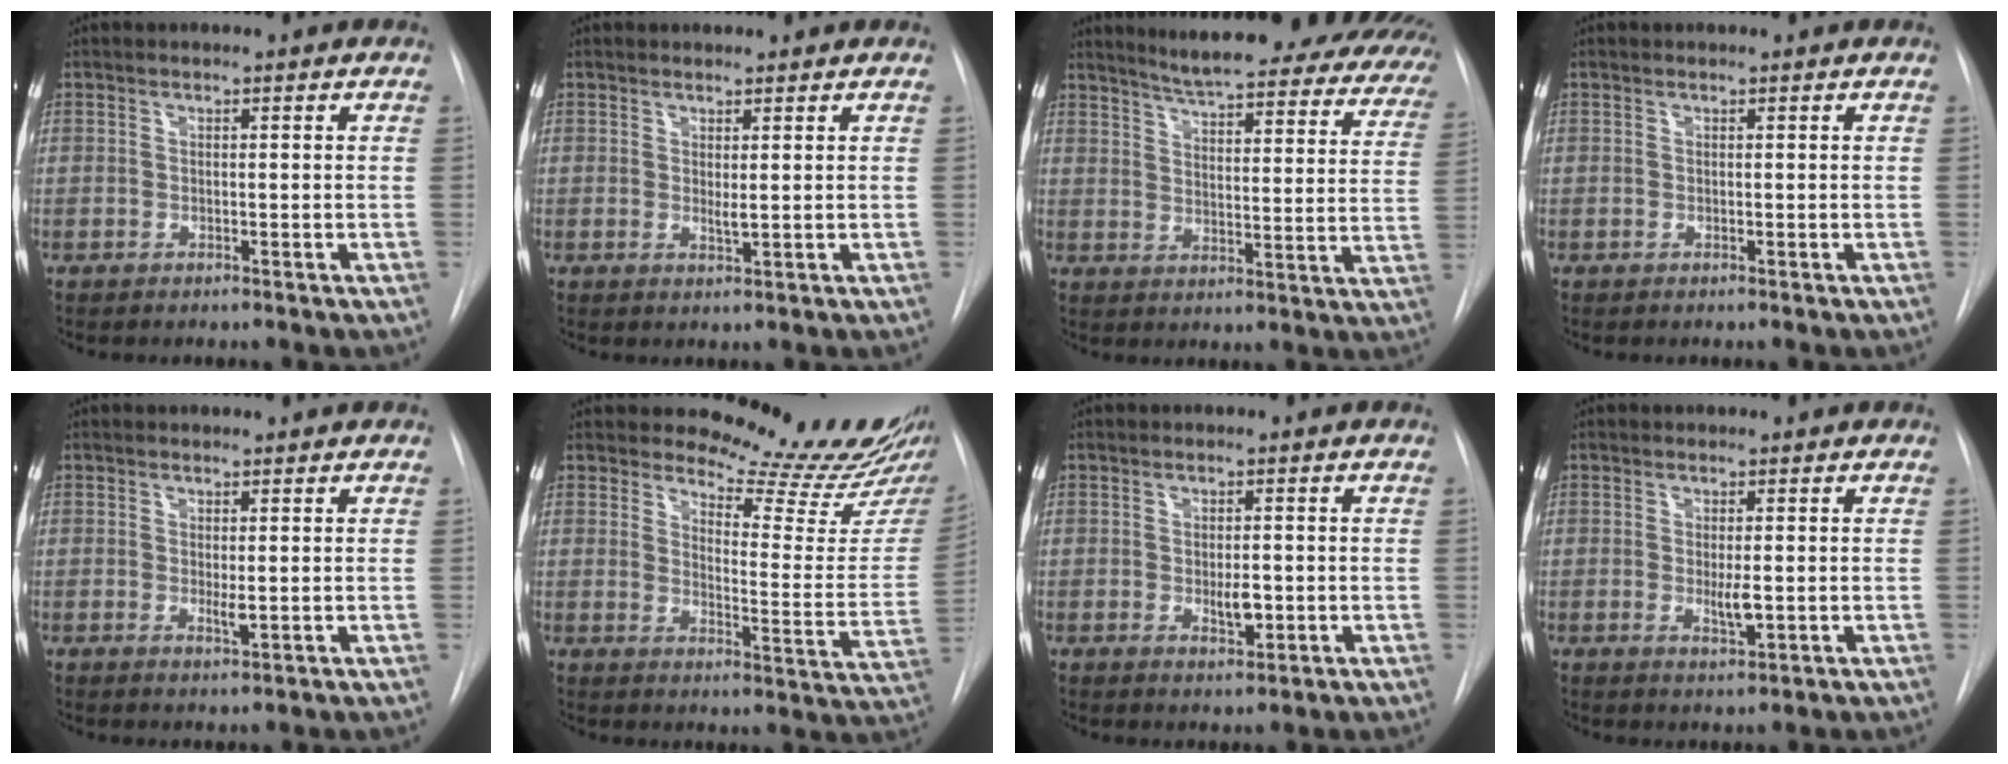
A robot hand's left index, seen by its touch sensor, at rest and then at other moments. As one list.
[{"total": 1.4, "force": [0.8, 0.3, 1.2], "torque": [-0.024, -0.006, 0.016]}, {"total": 26.5, "force": [23.4, 4.4, 11.6], "torque": [-0.155, -0.065, 0.269]}, {"total": 0.0}, {"total": 1.5, "force": [0.3, 0.4, 1.4], "torque": [-0.025, -0.005, 0.008]}, {"total": 15.9, "force": [15.1, 1.0, 5.1], "torque": [-0.062, -0.112, 0.173]}, {"total": 2.7, "force": [-0.4, 1.2, 2.4], "torque": [-0.039, -0.003, -0.003]}, {"total": 2.4, "force": [0.0, 0.6, 2.3], "torque": [-0.041, -0.006, 0.002]}]